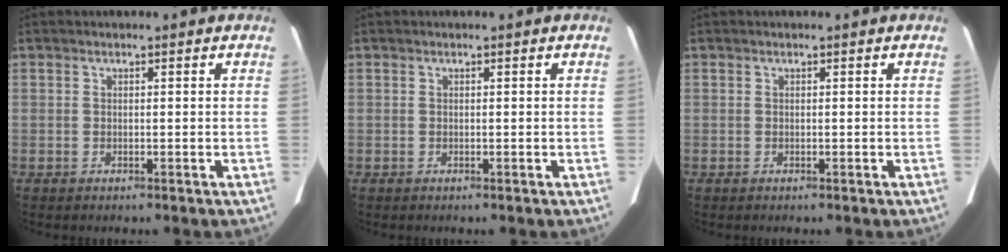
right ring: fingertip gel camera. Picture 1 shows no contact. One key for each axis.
{"total": 0.0}
{"total": 0.0}